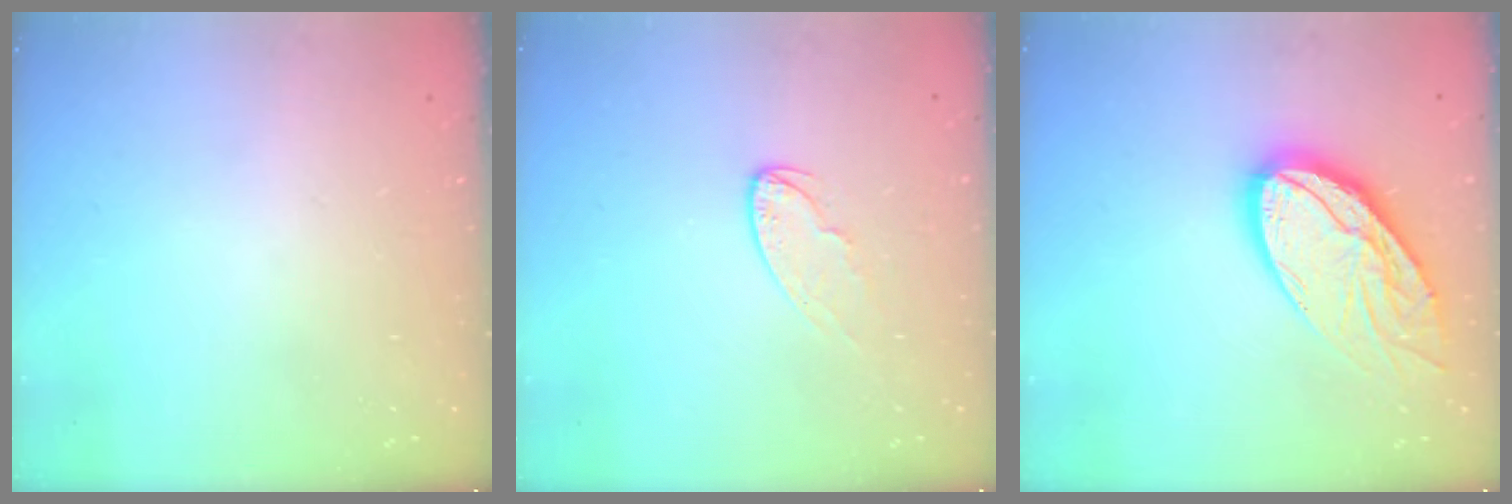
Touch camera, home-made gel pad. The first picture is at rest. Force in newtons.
{"total": 6.3, "press": 6.3, "slide": 0.4}
{"total": 20.0, "press": 19.9, "slide": 1.7}